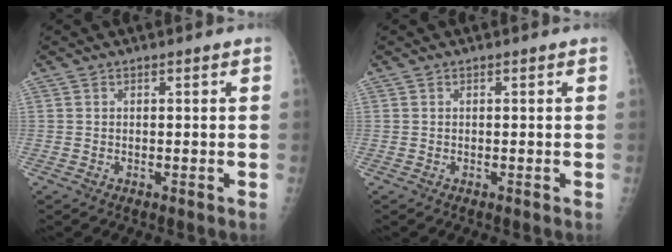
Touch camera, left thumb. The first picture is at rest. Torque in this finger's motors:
{"motor_torque": [0.00, 0.00, -0.17, -0.17, 0.00]}